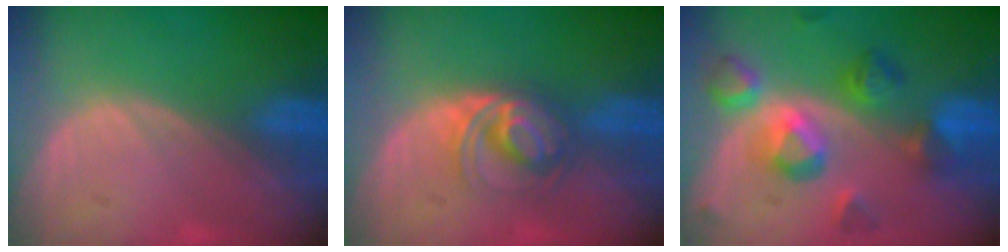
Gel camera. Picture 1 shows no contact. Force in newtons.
{"total": 5.7, "press": 5.4, "slide": 1.7}
{"total": 8.5, "press": 8.5, "slide": 0.4}